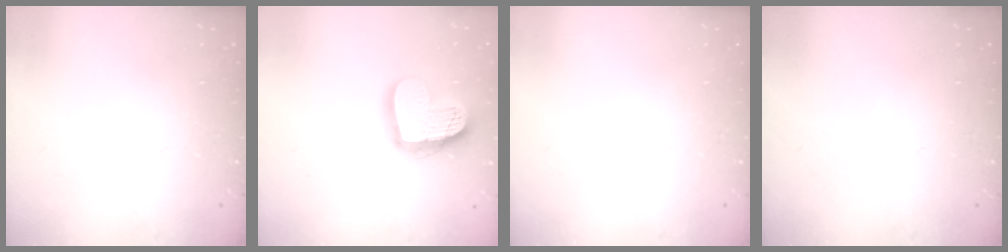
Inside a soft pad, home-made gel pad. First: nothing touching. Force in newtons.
{"total": 16.9, "press": 16.9, "slide": 1.6}
{"total": 0.0}
{"total": 0.0}